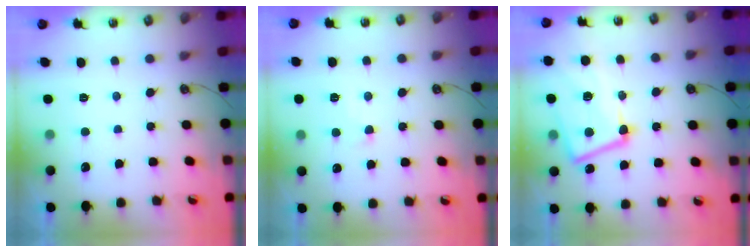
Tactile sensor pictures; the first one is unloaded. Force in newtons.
{"total": 1.4, "press": 1.3, "slide": 0.6}
{"total": 12.4, "press": 12.2, "slide": 2.0}